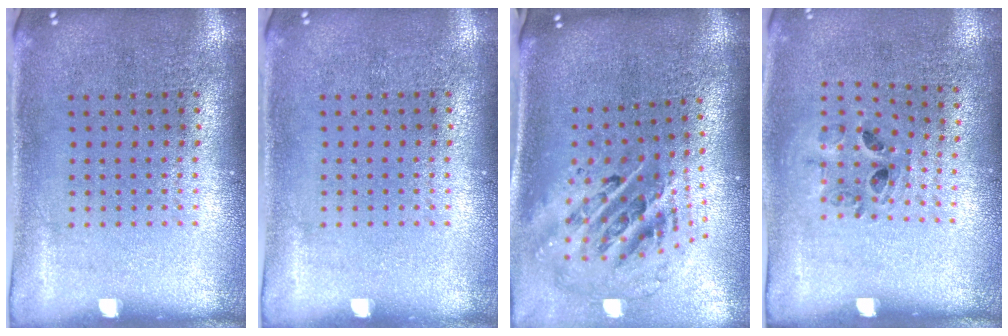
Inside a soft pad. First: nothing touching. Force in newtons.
{"total": 0.0}
{"total": 2.6, "press": 1.8, "slide": 2.0}
{"total": 0.9, "press": 0.8, "slide": 0.3}